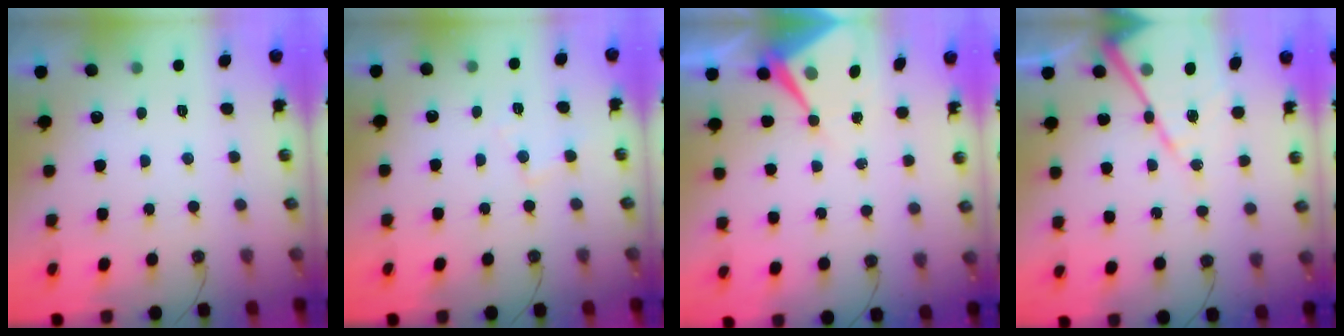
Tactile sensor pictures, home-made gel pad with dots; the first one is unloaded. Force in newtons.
{"total": 4.6, "press": 4.5, "slide": 0.8}
{"total": 8.9, "press": 8.9, "slide": 0.5}
{"total": 16.8, "press": 16.8, "slide": 1.4}